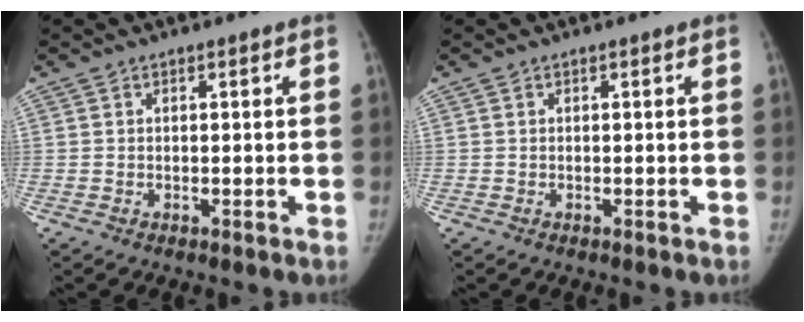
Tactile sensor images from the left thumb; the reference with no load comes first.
{"total": 0.0}